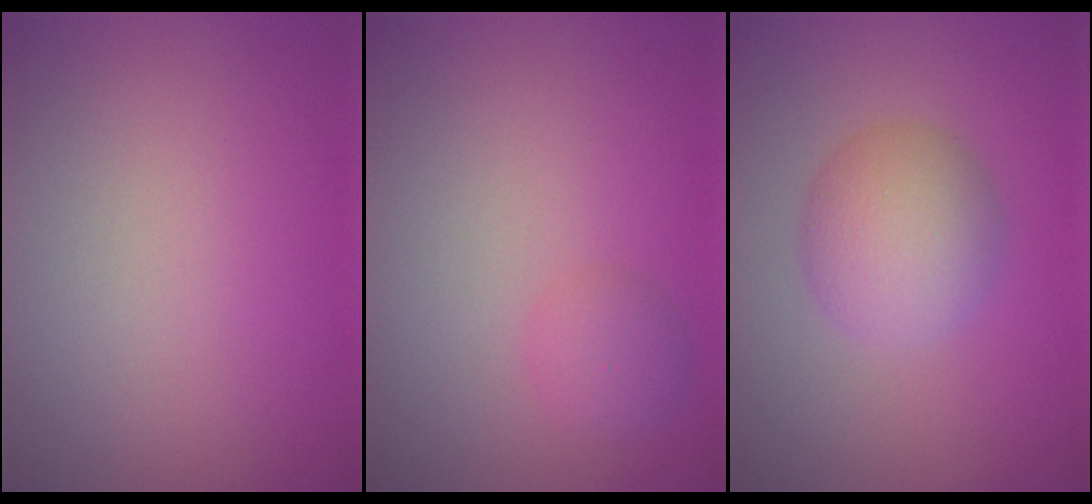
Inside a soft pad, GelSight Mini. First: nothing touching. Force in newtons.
{"total": 1.7, "press": 1.7, "slide": 0.0}
{"total": 4.8, "press": 4.8, "slide": 0.1}